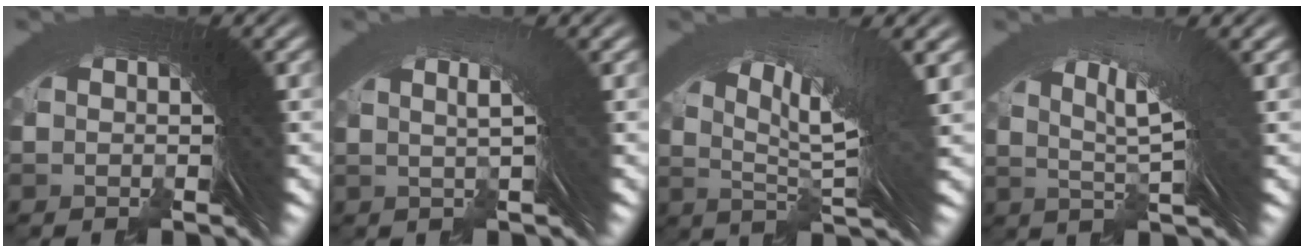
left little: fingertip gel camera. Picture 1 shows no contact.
{"total": 2.3, "force": [0.9, -1.0, 1.9], "torque": [-0.011, 0.021, 0.010]}
{"total": 6.2, "force": [2.4, 0.9, 5.7], "torque": [-0.075, 0.015, 0.036]}
{"total": 4.0, "force": [1.8, -0.2, 3.5], "torque": [-0.043, 0.015, 0.028]}